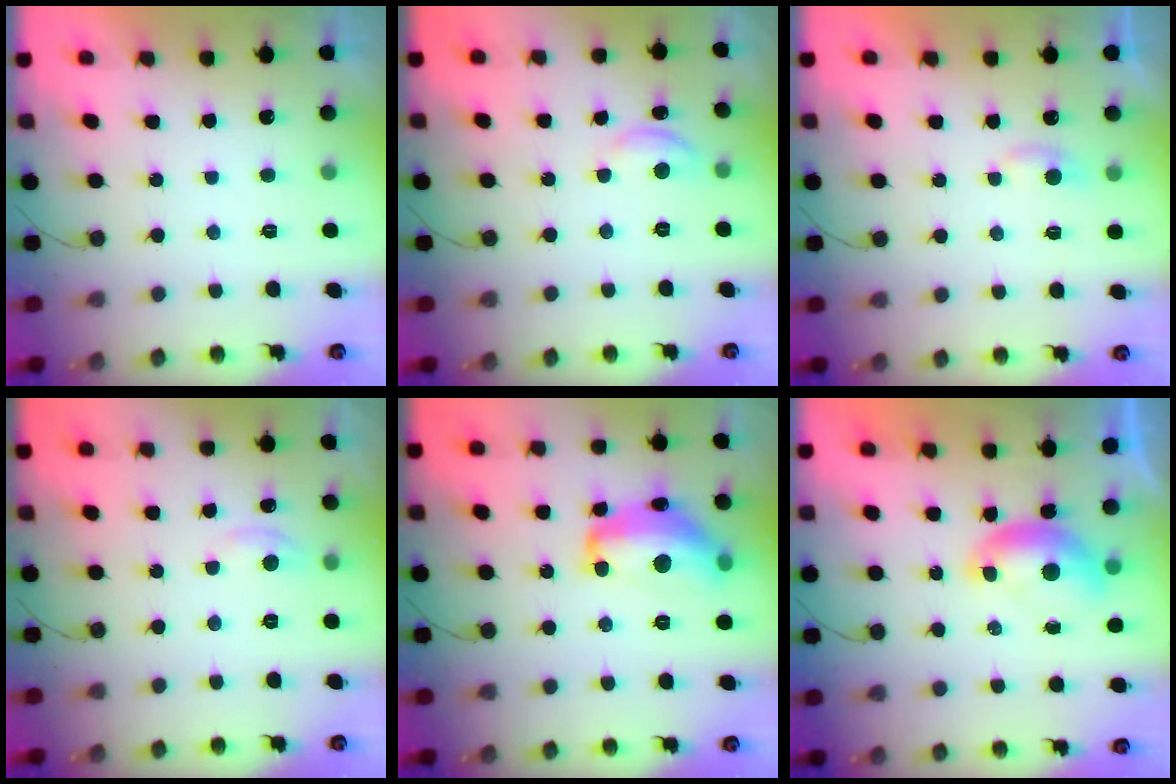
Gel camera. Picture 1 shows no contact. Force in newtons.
{"total": 4.9, "press": 4.8, "slide": 0.4}
{"total": 3.4, "press": 3.4, "slide": 0.5}
{"total": 3.0, "press": 3.0, "slide": 0.3}
{"total": 16.0, "press": 16.0, "slide": 1.1}
{"total": 6.9, "press": 6.9, "slide": 0.9}